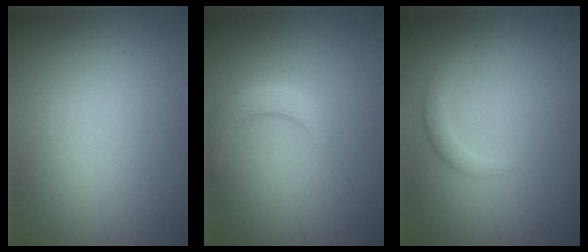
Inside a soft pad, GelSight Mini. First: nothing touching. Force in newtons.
{"total": 2.7, "press": 2.7, "slide": 0.3}
{"total": 1.6, "press": 1.6, "slide": 0.1}